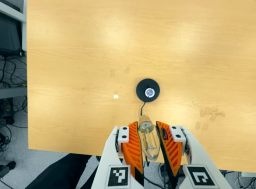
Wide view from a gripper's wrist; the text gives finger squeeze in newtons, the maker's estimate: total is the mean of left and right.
{"total": 20.3, "left": 21.9, "right": 18.7}